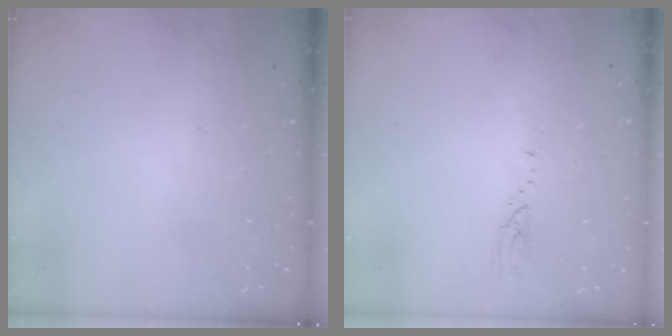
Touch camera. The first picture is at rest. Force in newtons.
{"total": 3.3, "press": 3.3, "slide": 0.3}